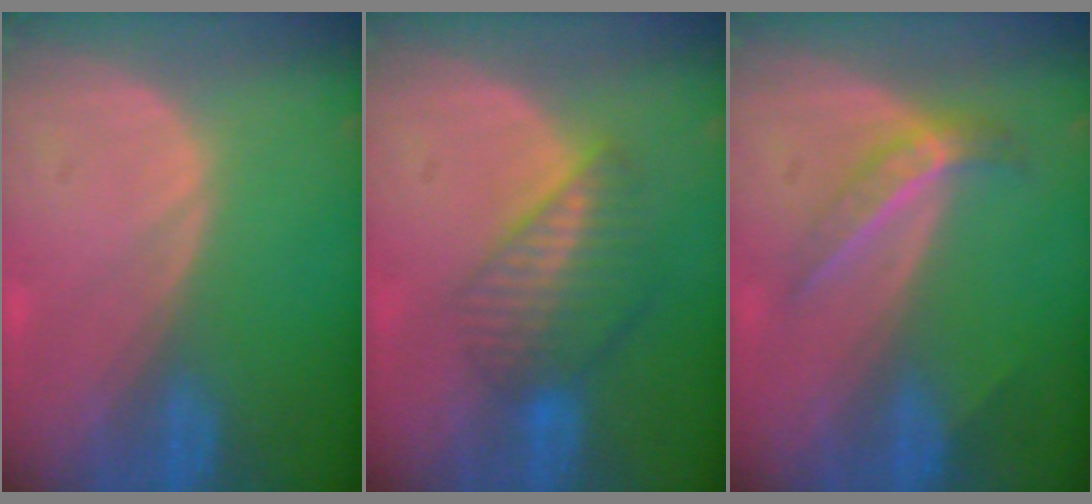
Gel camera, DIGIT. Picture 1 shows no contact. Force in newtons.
{"total": 7.0, "press": 6.0, "slide": 3.5}
{"total": 4.5, "press": 4.0, "slide": 2.2}